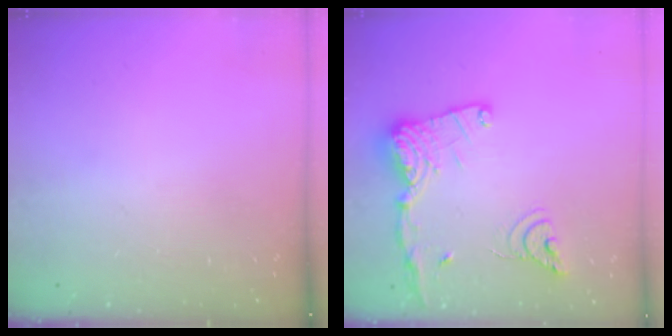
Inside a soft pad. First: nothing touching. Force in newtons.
{"total": 17.9, "press": 17.8, "slide": 1.6}